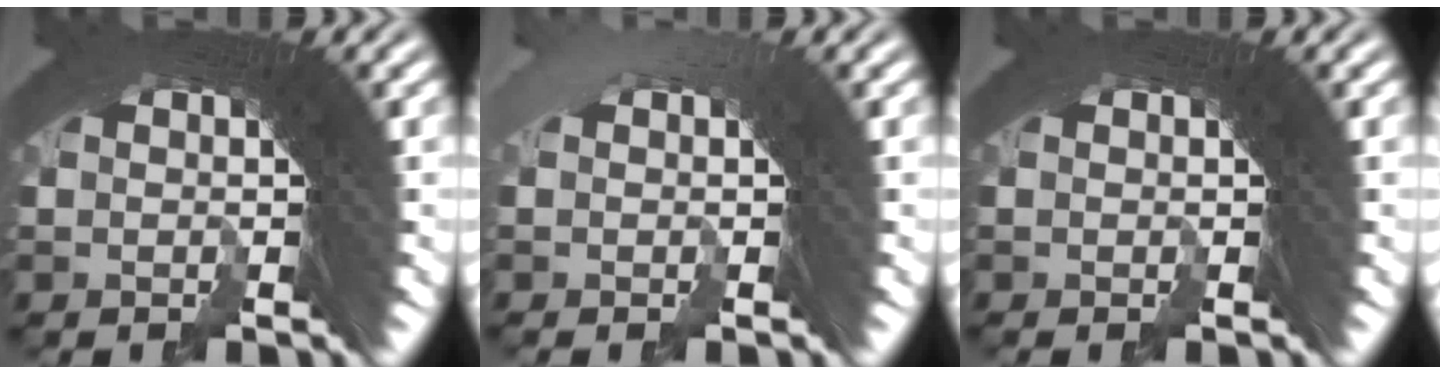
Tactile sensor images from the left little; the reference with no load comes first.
{"total": 0.9, "force": [-0.7, -0.4, -0.2], "torque": [0.014, 0.012, -0.015]}
{"total": 0.5, "force": [0.3, 0.3, 0.2], "torque": [-0.005, 0.000, 0.006]}